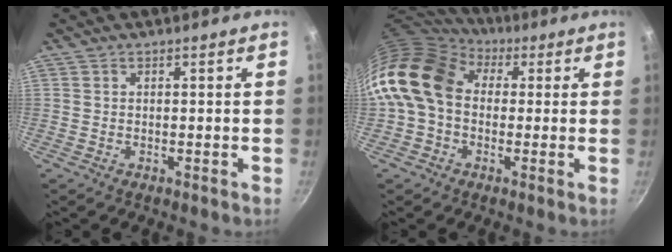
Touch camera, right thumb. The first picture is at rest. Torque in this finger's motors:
{"motor_torque": [-0.87, 1.87, 0.98, -0.86, 0.26]}